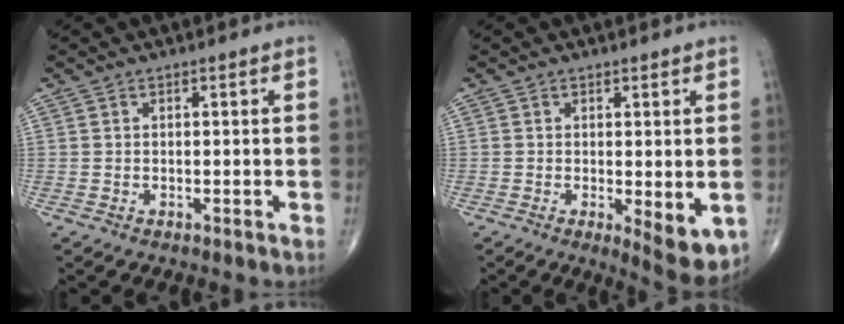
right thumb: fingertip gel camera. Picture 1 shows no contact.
{"total": 6.6, "force": [-1.2, 2.3, 6.1], "torque": [-0.081, -0.020, -0.012]}